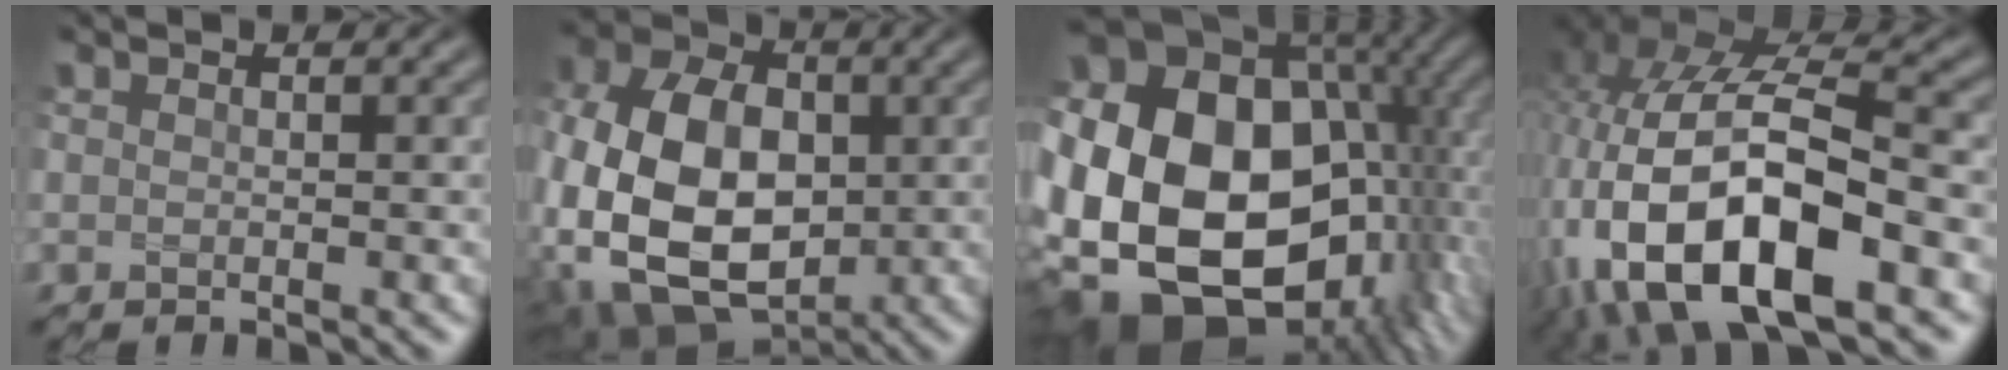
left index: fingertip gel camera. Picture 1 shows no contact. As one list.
[{"total": 13.6, "force": [-2.1, 9.3, 9.7], "torque": [-0.205, -0.015, -0.038]}, {"total": 22.7, "force": [-2.4, 16.5, 15.4], "torque": [-0.311, -0.006, -0.027]}, {"total": 15.7, "force": [-6.0, 8.0, 12.1], "torque": [-0.240, -0.013, -0.103]}]